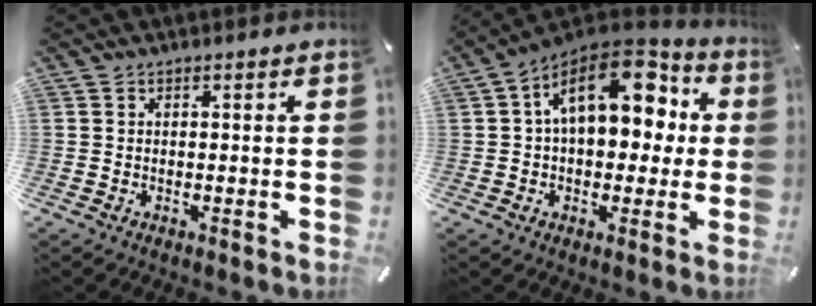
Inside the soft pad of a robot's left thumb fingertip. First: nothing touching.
{"total": 17.6, "force": [5.8, 10.9, 12.6], "torque": [-0.185, -0.024, 0.101]}